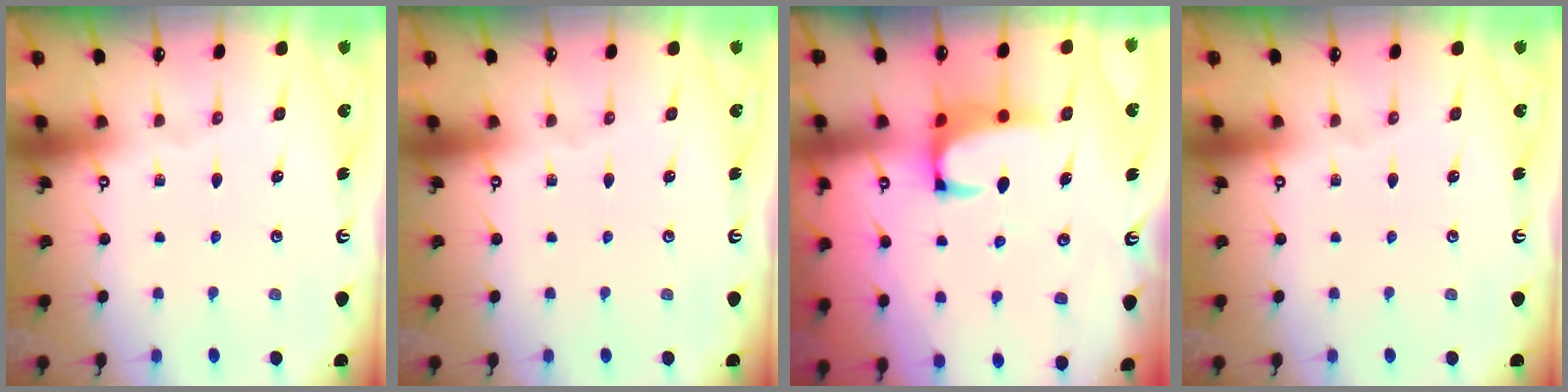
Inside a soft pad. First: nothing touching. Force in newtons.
{"total": 0.0}
{"total": 3.5, "press": 3.3, "slide": 1.0}
{"total": 0.0}